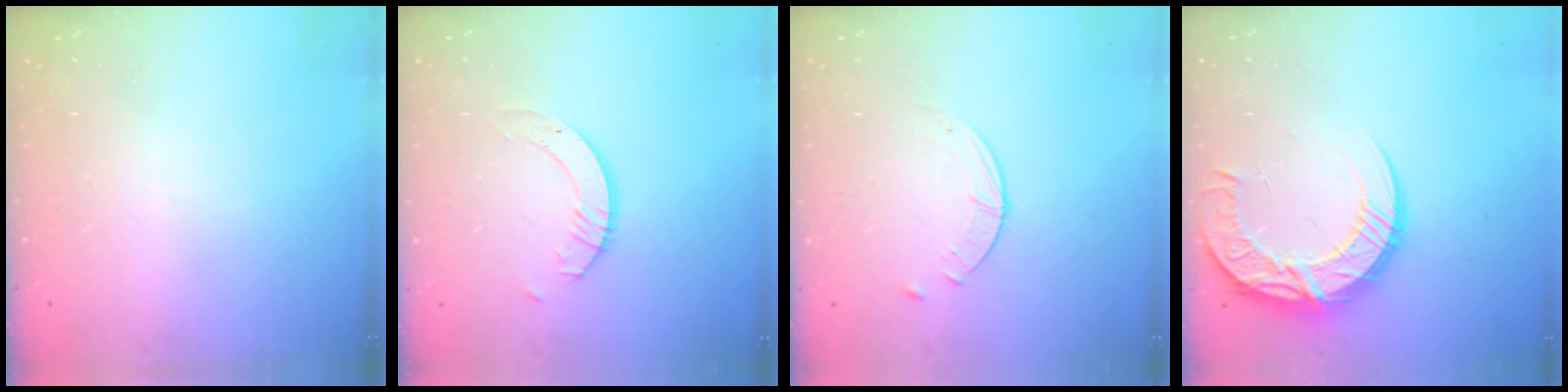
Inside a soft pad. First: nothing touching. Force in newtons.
{"total": 3.4, "press": 3.4, "slide": 0.0}
{"total": 2.6, "press": 2.5, "slide": 0.3}
{"total": 18.4, "press": 18.4, "slide": 1.0}